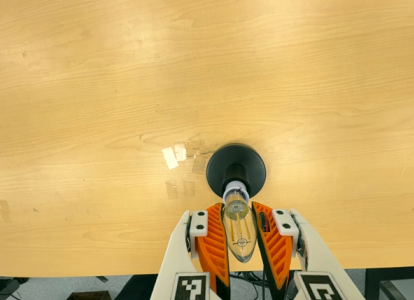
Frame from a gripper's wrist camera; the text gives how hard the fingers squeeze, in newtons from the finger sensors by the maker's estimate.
{"total": 18.9, "left": 20.8, "right": 17.0}